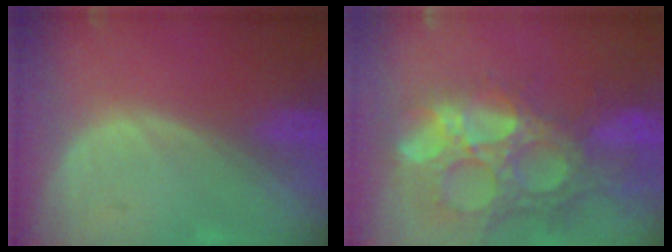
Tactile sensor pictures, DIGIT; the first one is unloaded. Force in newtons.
{"total": 14.9, "press": 12.3, "slide": 8.3}